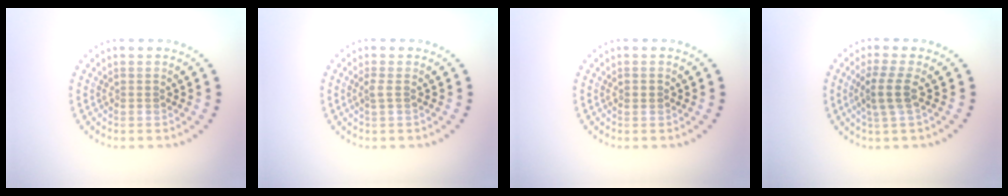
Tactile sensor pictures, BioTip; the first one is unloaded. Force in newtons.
{"total": 0.9, "press": 0.7, "slide": 0.5}
{"total": 0.9, "press": 0.9, "slide": 0.1}
{"total": 2.5, "press": 1.9, "slide": 1.6}